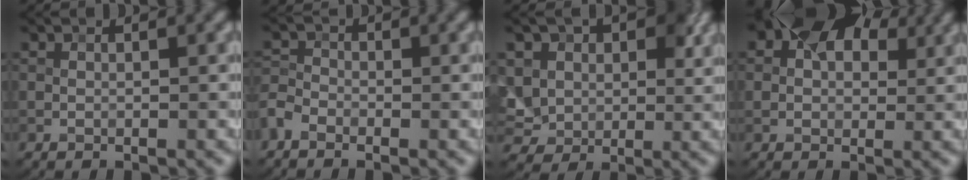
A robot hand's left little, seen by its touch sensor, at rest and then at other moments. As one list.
[{"total": 2.1, "force": [-1.6, 1.1, 0.8], "torque": [-0.018, 0.002, -0.045]}, {"total": 8.9, "force": [2.9, 7.0, 4.6], "torque": [-0.104, 0.022, 0.040]}, {"total": 6.5, "force": [2.3, 4.6, 4.0], "torque": [-0.051, 0.018, 0.015]}]